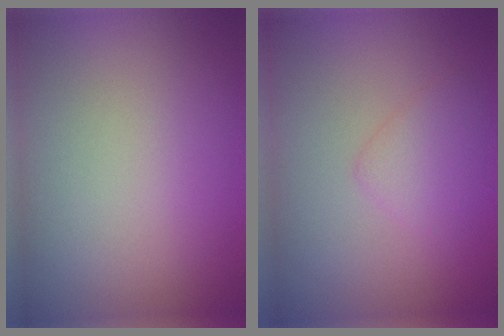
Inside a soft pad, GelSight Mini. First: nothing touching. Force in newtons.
{"total": 1.8, "press": 1.8, "slide": 0.1}